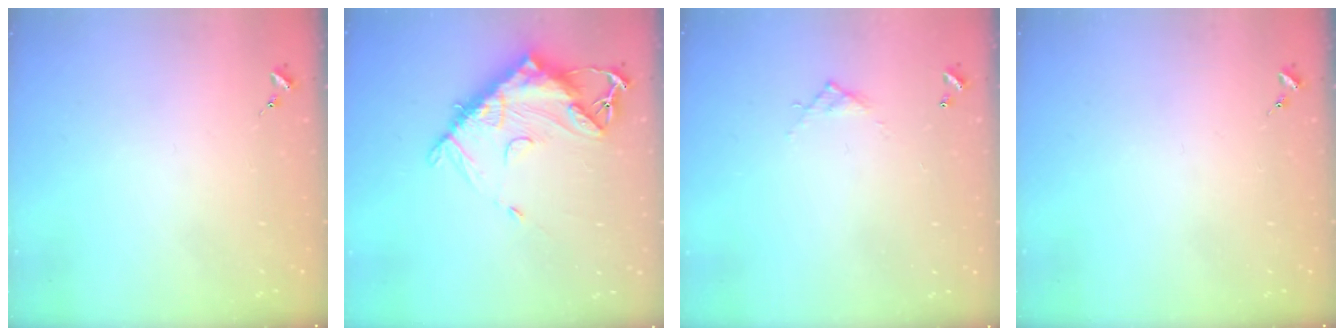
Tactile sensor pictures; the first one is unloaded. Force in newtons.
{"total": 14.5, "press": 14.4, "slide": 1.4}
{"total": 4.2, "press": 4.2, "slide": 0.2}
{"total": 0.0}